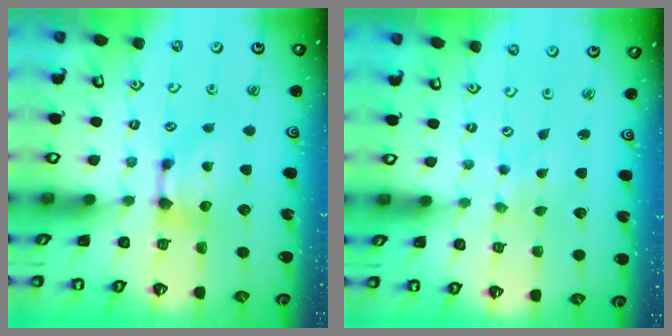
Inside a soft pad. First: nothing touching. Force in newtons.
{"total": 4.6, "press": 4.6, "slide": 0.1}